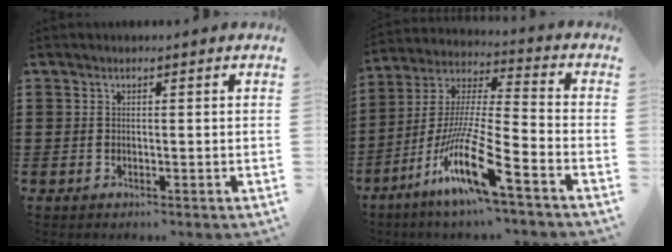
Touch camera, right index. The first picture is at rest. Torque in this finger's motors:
{"motor_torque": [1.58, -0.56, 1.05, 0.21]}